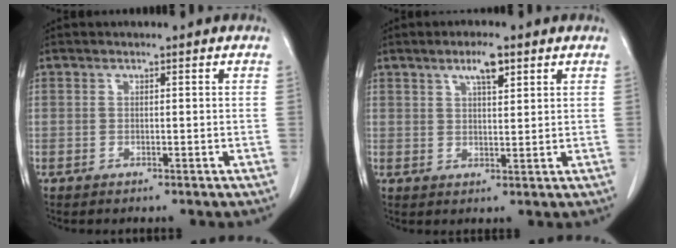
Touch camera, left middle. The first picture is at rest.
{"total": 4.2, "force": [2.5, 0.9, 3.2], "torque": [-0.059, 0.002, 0.043]}